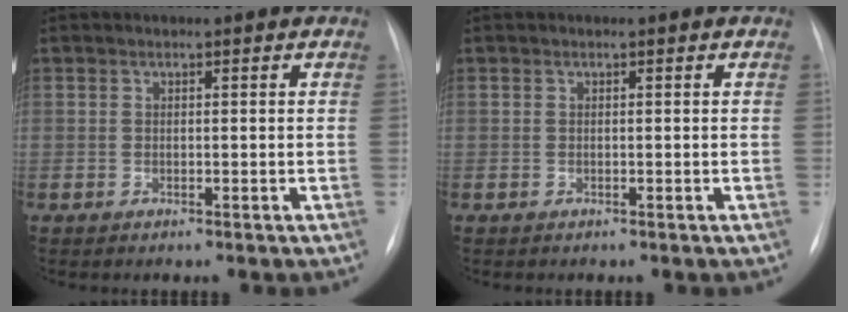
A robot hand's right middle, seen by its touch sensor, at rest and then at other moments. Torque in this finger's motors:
{"motor_torque": [0.02, -0.15, -0.02, -0.01]}